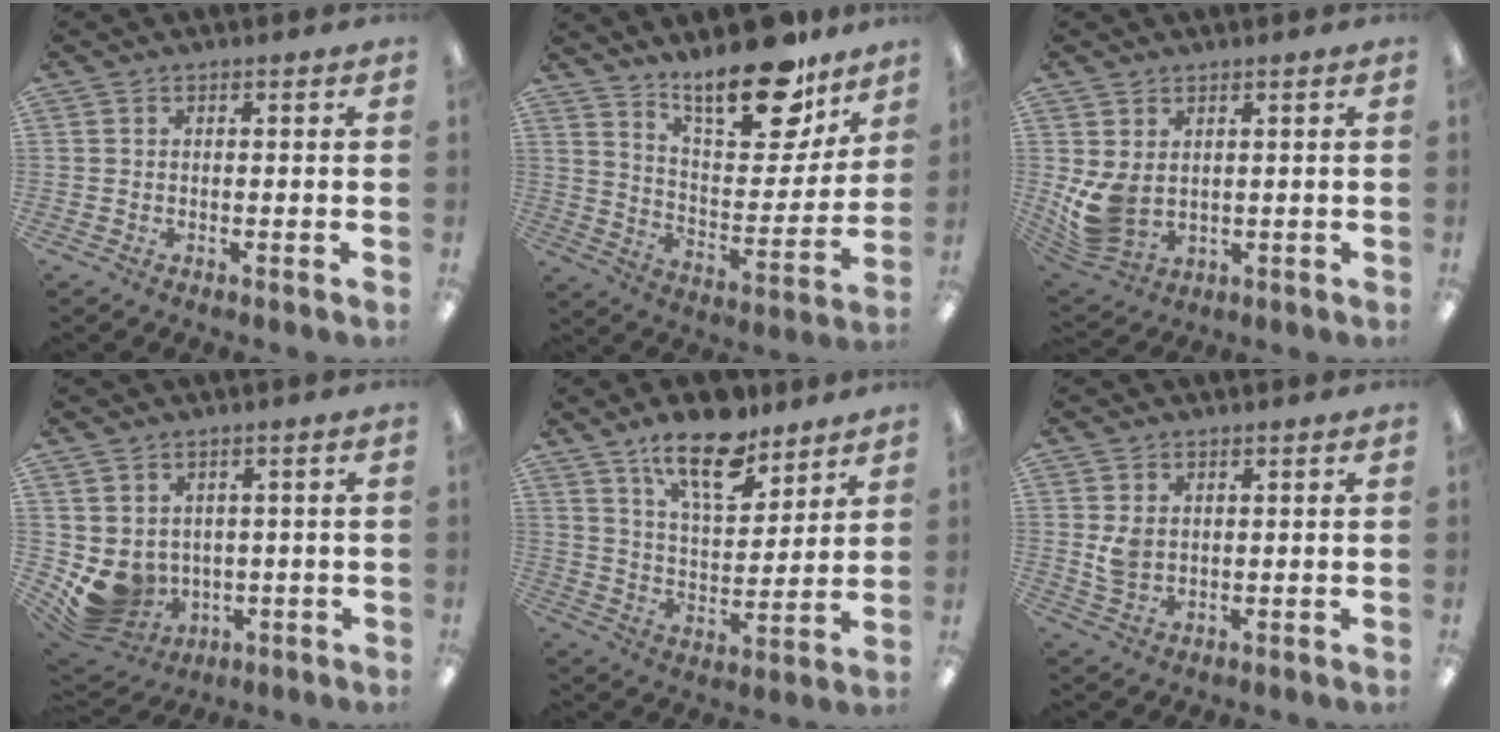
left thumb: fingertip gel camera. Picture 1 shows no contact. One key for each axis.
{"total": 21.6, "fx": 16.3, "fy": 7.8, "fz": 11.8, "tx": -0.175, "ty": -0.109, "tz": 0.274}
{"total": 8.0, "fx": 1.6, "fy": 5.6, "fz": 5.5, "tx": -0.128, "ty": -0.014, "tz": 0.033}
{"total": 7.2, "fx": -0.2, "fy": 6.8, "fz": 2.4, "tx": -0.066, "ty": -0.018, "tz": 0.006}
{"total": 15.3, "fx": 11.5, "fy": 5.8, "fz": 8.2, "tx": -0.133, "ty": -0.063, "tz": 0.199}
{"total": 4.1, "fx": 1.4, "fy": 2.9, "fz": 2.6, "tx": -0.044, "ty": 0.001, "tz": 0.027}